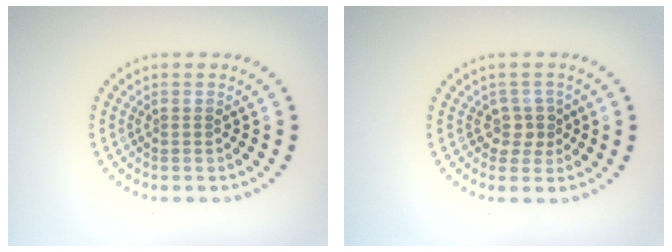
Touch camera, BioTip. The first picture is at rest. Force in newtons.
{"total": 1.9, "press": 1.5, "slide": 1.2}